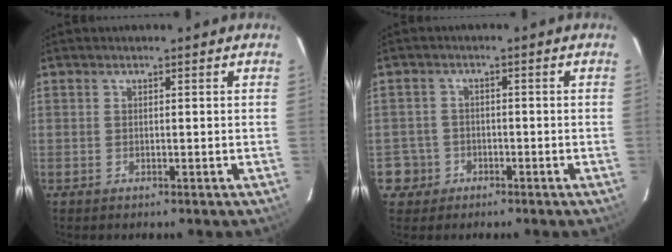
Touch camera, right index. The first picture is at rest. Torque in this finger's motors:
{"motor_torque": [-0.46, -0.07, -1.05, -0.21]}